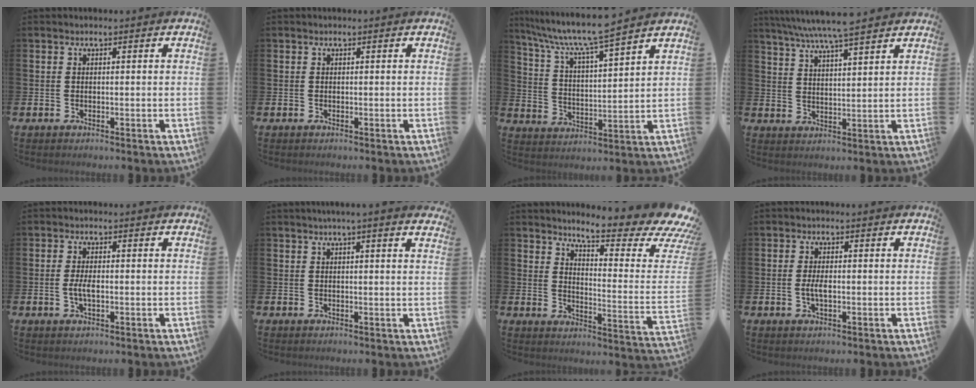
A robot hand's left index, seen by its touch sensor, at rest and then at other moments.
{"total": 0.0}
{"total": 8.6, "force": [8.0, 0.3, 3.3], "torque": [-0.091, -0.051, 0.137]}
{"total": 7.0, "force": [6.5, 0.1, 2.6], "torque": [-0.067, -0.025, 0.115]}
{"total": 2.6, "force": [-0.3, 1.0, 2.3], "torque": [-0.042, 0.000, -0.007]}
{"total": 1.9, "force": [1.7, -0.3, 0.9], "torque": [-0.015, -0.002, 0.030]}
{"total": 7.0, "force": [5.6, 1.3, 4.0], "torque": [-0.070, -0.055, 0.086]}
{"total": 2.2, "force": [-0.3, 0.9, 2.1], "torque": [-0.037, 0.000, -0.006]}